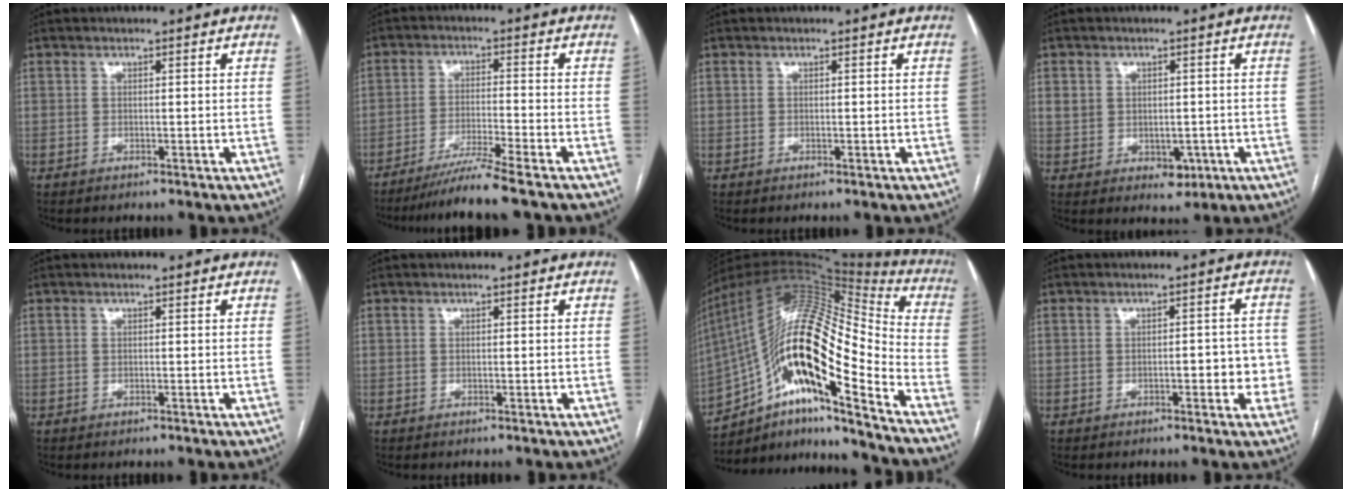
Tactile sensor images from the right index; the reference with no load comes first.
{"total": 7.0, "force": [-5.8, -1.8, 3.6], "torque": [-0.059, -0.028, -0.104]}
{"total": 0.0}
{"total": 5.2, "force": [-0.4, 4.1, 3.2], "torque": [-0.042, 0.007, 0.009]}
{"total": 0.0}
{"total": 0.0}
{"total": 25.5, "force": [-11.9, 5.4, 21.9], "torque": [-0.389, 0.020, -0.203]}
{"total": 4.5, "force": [-1.0, 2.0, 3.9], "torque": [-0.039, 0.015, -0.010]}